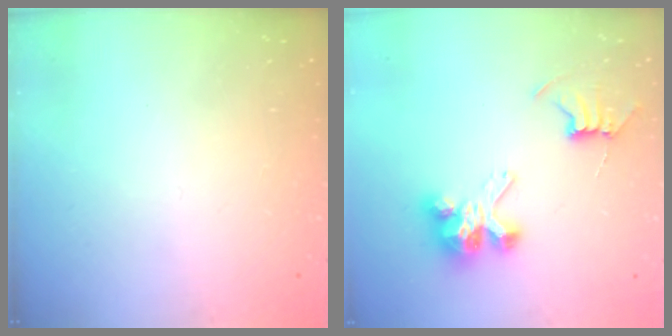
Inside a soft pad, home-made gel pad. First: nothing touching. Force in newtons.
{"total": 8.1, "press": 8.1, "slide": 0.4}